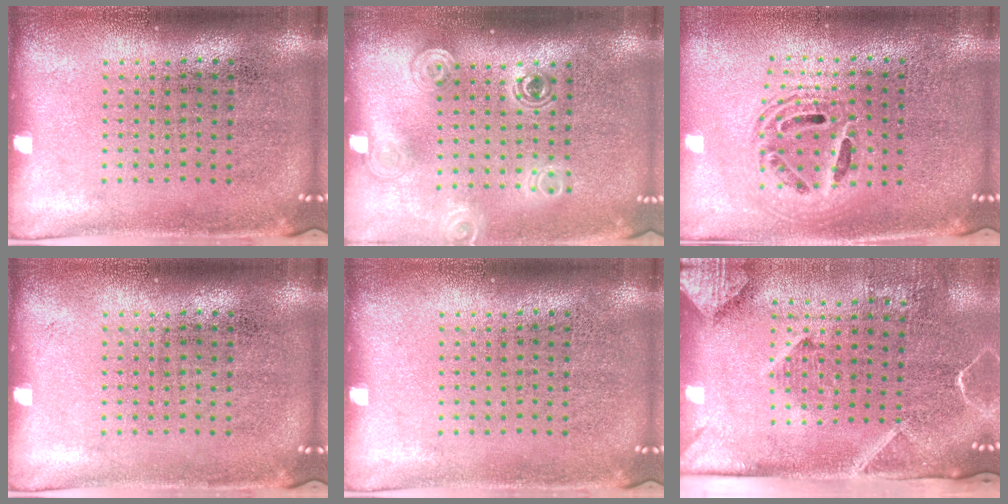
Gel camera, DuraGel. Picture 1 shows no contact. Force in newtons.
{"total": 1.5, "press": 1.2, "slide": 0.9}
{"total": 1.7, "press": 1.5, "slide": 1.0}
{"total": 0.0}
{"total": 0.0}
{"total": 2.9, "press": 2.1, "slide": 2.0}